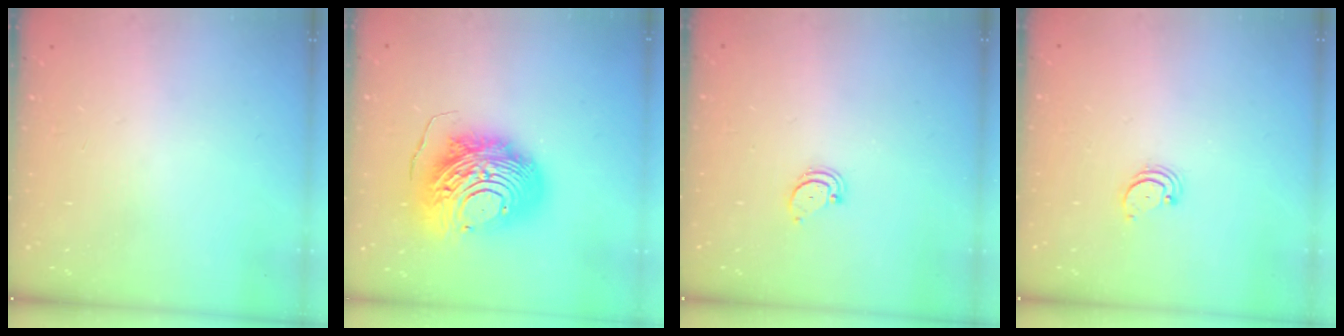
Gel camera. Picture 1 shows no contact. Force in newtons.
{"total": 17.9, "press": 17.8, "slide": 1.9}
{"total": 1.9, "press": 1.9, "slide": 0.2}
{"total": 2.2, "press": 2.2, "slide": 0.2}